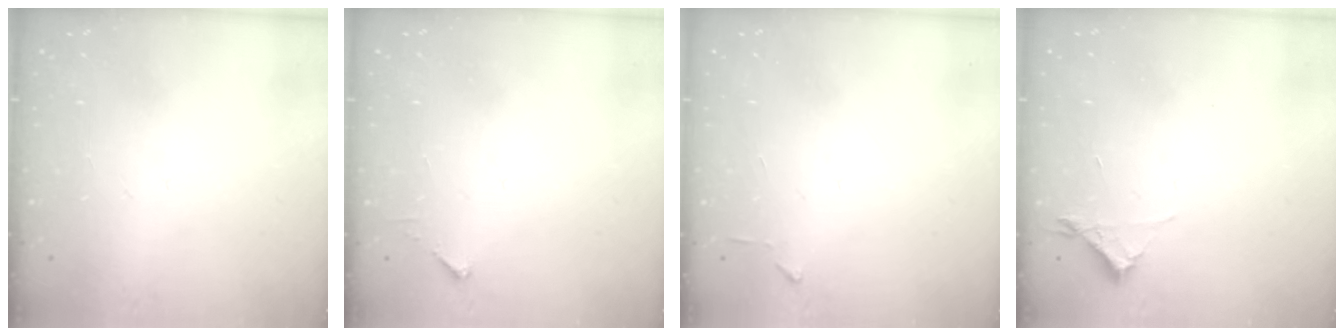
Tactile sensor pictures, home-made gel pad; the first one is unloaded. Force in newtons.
{"total": 2.5, "press": 2.5, "slide": 0.3}
{"total": 3.9, "press": 3.9, "slide": 0.5}
{"total": 4.4, "press": 4.4, "slide": 0.4}